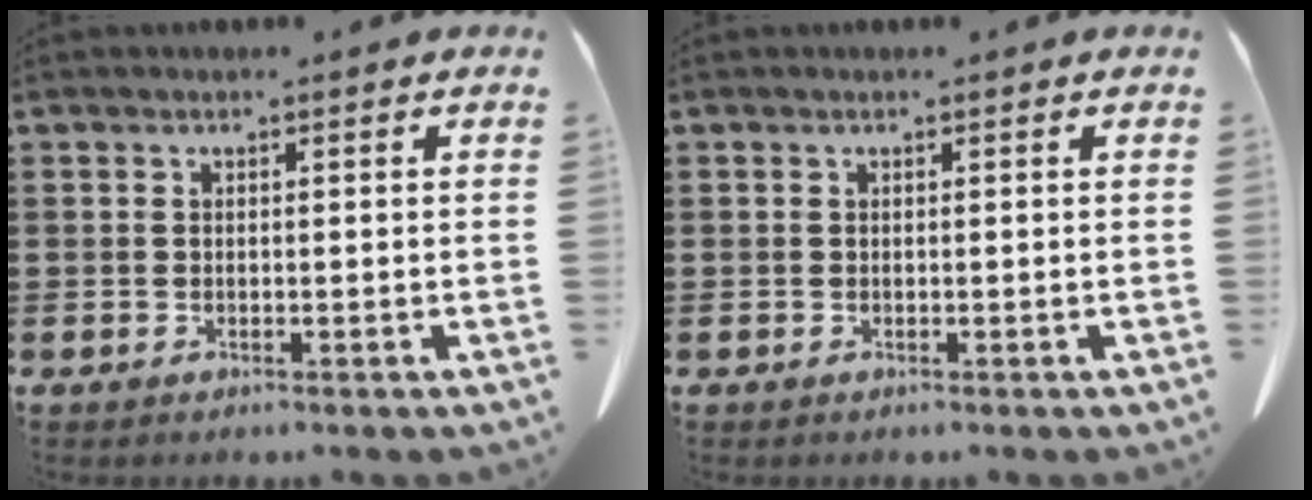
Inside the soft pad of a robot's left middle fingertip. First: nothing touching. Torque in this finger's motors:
{"motor_torque": [-0.05, 0.05, 0.00, 0.00]}